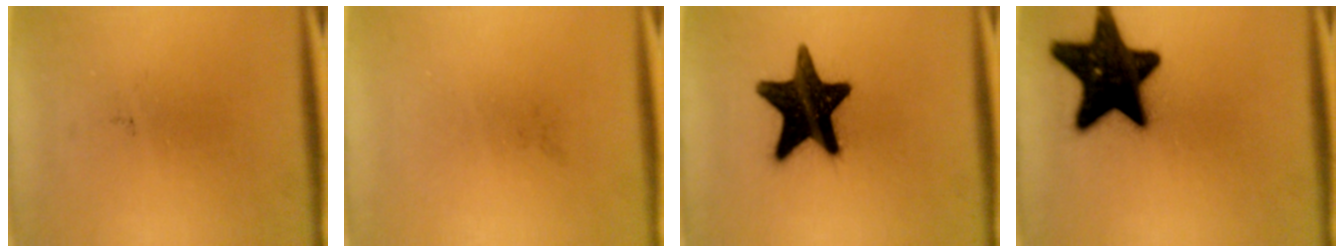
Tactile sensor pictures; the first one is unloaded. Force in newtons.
{"total": 0.0}
{"total": 17.5}
{"total": 19.4}